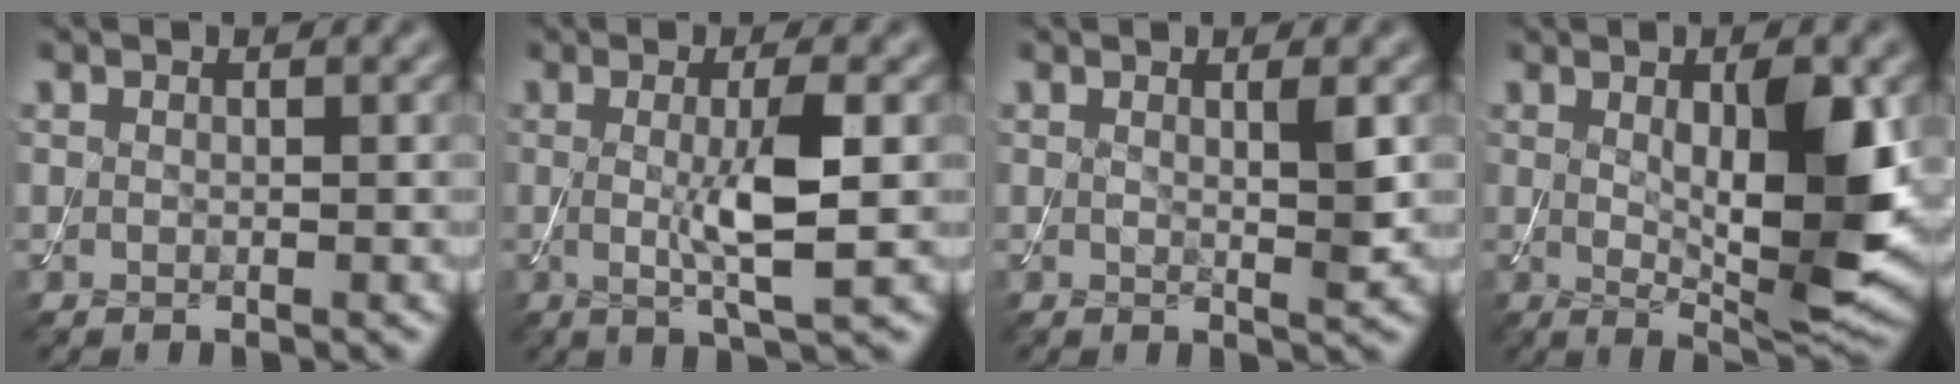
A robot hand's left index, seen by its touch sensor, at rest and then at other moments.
{"total": 4.7, "force": [0.0, 0.7, 4.6], "torque": [-0.085, -0.009, 0.003]}
{"total": 1.7, "force": [0.5, 0.2, 1.6], "torque": [-0.024, -0.007, 0.007]}
{"total": 8.1, "force": [0.7, 2.2, 7.8], "torque": [-0.120, -0.013, 0.018]}